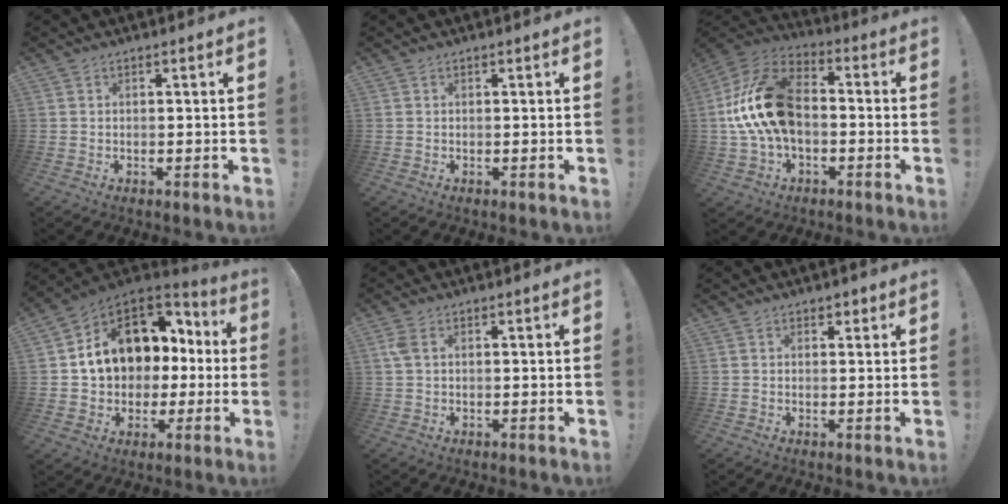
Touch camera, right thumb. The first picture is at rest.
{"total": 0.0}
{"total": 20.5, "force": [-0.6, 13.4, 15.4], "torque": [-0.279, 0.032, 0.001]}
{"total": 15.5, "force": [4.0, 12.3, 8.6], "torque": [-0.122, -0.014, 0.095]}
{"total": 2.9, "force": [1.1, 1.4, 2.3], "torque": [-0.049, 0.004, 0.021]}
{"total": 1.7, "force": [1.0, 1.3, 0.5], "torque": [0.013, -0.008, 0.013]}